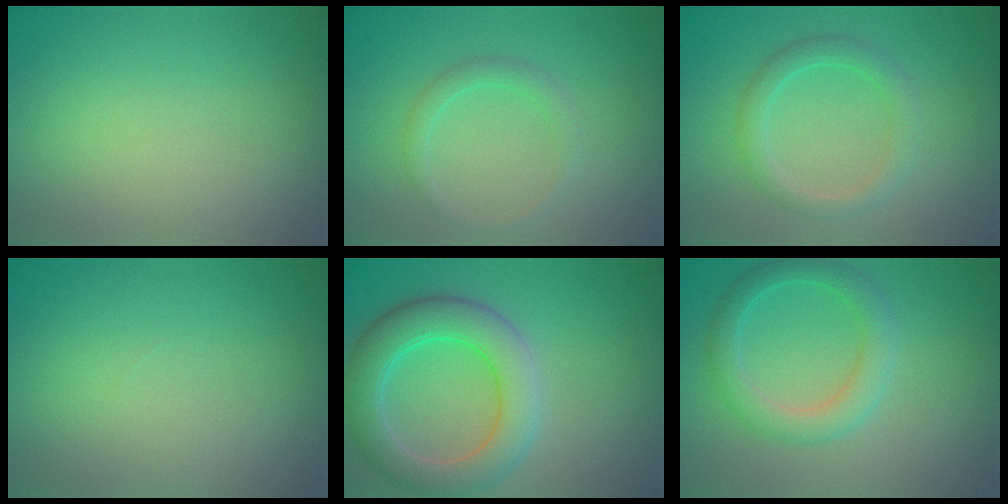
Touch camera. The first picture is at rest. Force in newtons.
{"total": 1.6, "press": 1.6, "slide": 0.1}
{"total": 2.4, "press": 2.4, "slide": 0.1}
{"total": 0.0}
{"total": 6.6, "press": 6.6, "slide": 0.3}
{"total": 3.4, "press": 3.4, "slide": 0.2}